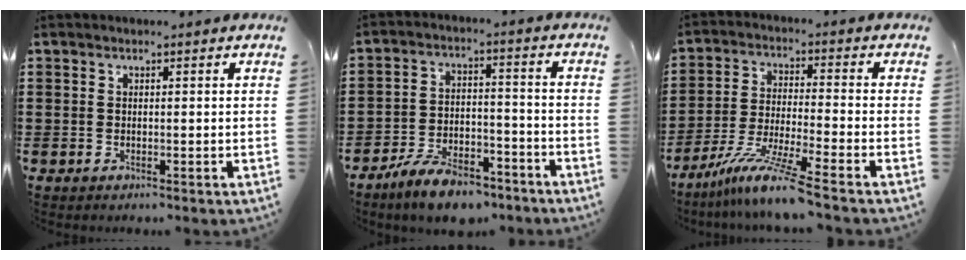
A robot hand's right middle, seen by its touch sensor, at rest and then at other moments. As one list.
[{"total": 8.6, "force": [-7.6, 2.4, 3.4], "torque": [-0.063, 0.024, -0.143]}, {"total": 9.4, "force": [-7.7, -0.3, 5.5], "torque": [-0.116, -0.010, -0.154]}]